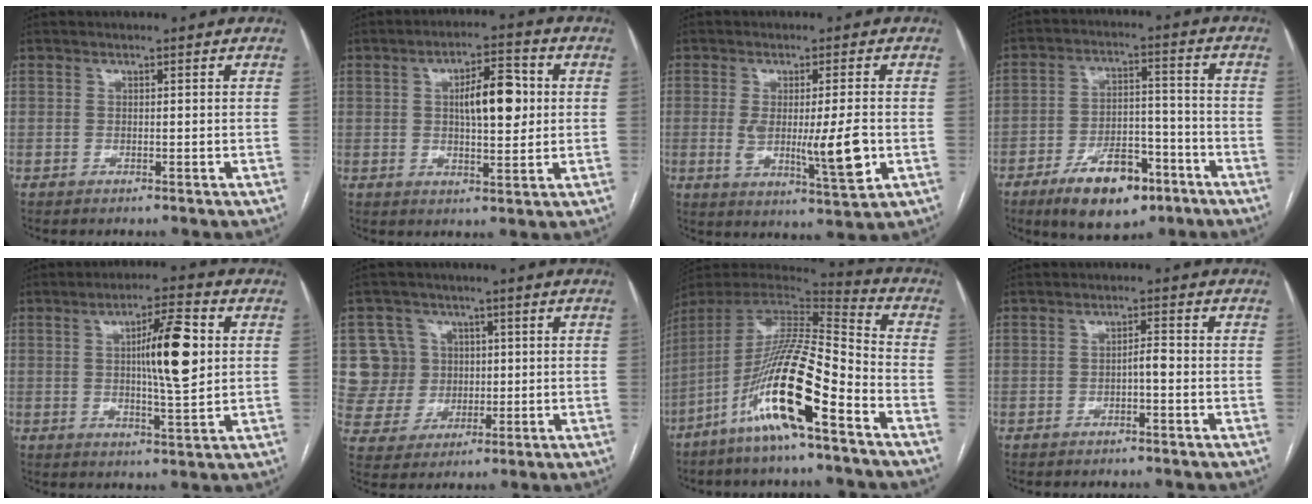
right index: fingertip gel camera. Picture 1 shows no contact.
{"total": 8.7, "force": [1.4, 2.9, 8.1], "torque": [-0.129, 0.016, 0.022]}
{"total": 9.4, "force": [-1.1, 1.1, 9.3], "torque": [-0.152, -0.021, -0.010]}
{"total": 12.6, "force": [-7.6, 5.5, 8.4], "torque": [-0.134, 0.009, -0.120]}
{"total": 10.3, "force": [1.7, 1.4, 10.0], "torque": [-0.163, 0.007, 0.028]}
{"total": 8.5, "force": [1.8, 8.3, 0.7], "torque": [-0.021, 0.027, 0.045]}
{"total": 18.8, "force": [-9.7, 1.2, 16.0], "torque": [-0.330, -0.028, -0.188]}
{"total": 1.9, "force": [-0.7, 0.4, 1.7], "torque": [-0.024, 0.004, -0.013]}